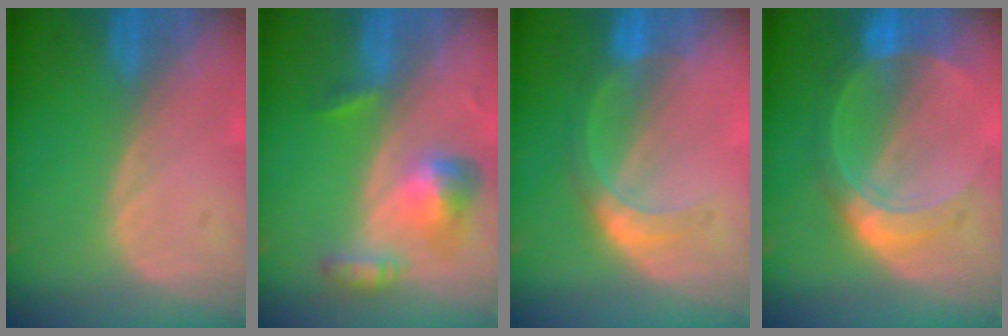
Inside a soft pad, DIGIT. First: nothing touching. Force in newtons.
{"total": 6.5, "press": 6.0, "slide": 2.5}
{"total": 5.5, "press": 5.1, "slide": 2.1}
{"total": 7.1, "press": 7.1, "slide": 0.4}